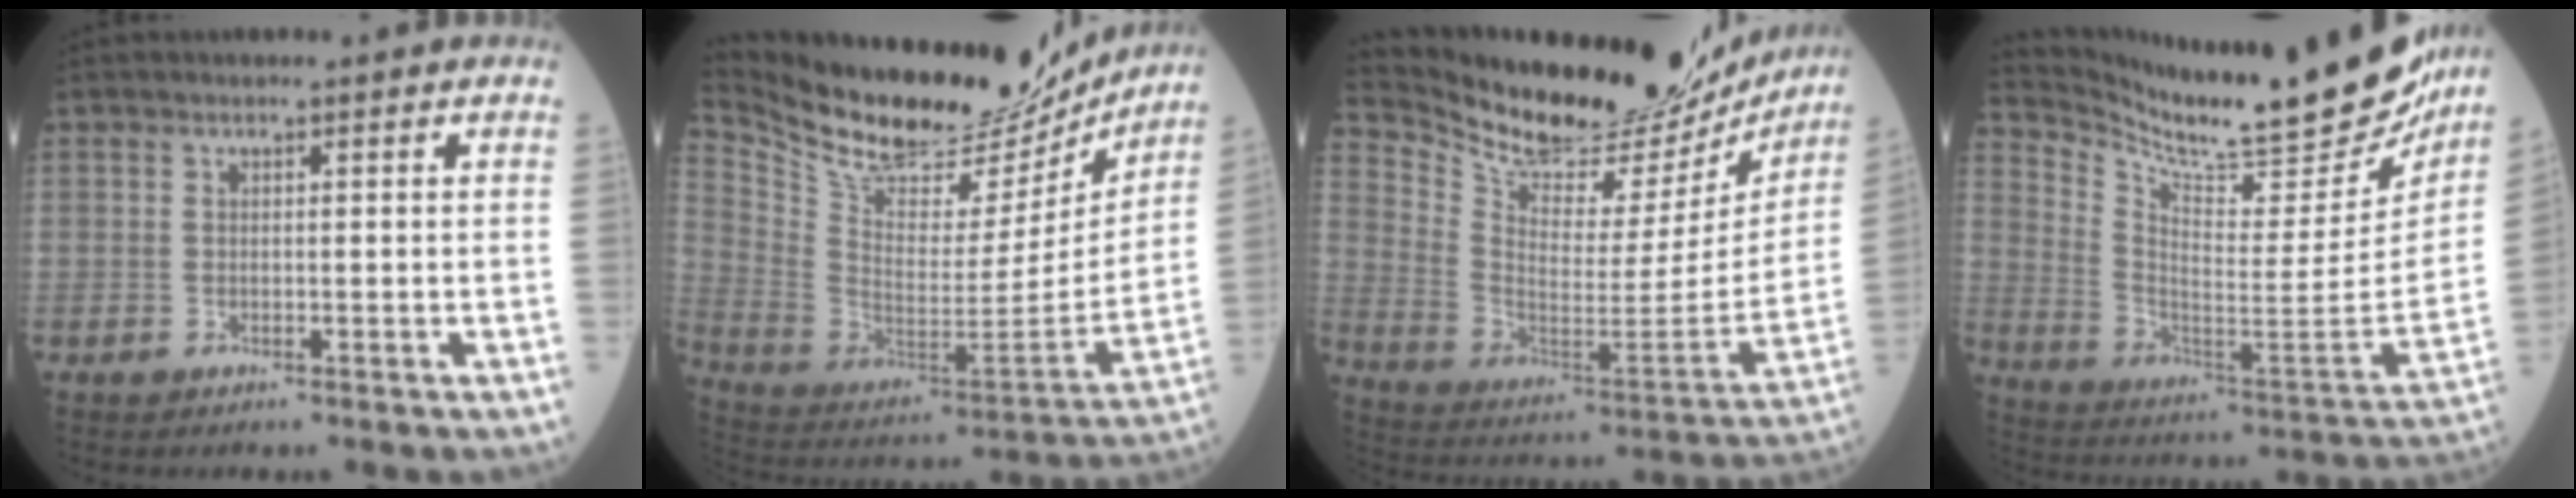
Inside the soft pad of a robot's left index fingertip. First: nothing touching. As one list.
[{"total": 26.4, "force": [23.4, 7.4, 9.7], "torque": [-0.197, -0.032, 0.363]}, {"total": 25.9, "force": [23.6, 6.6, 8.2], "torque": [-0.151, -0.048, 0.343]}, {"total": 26.6, "force": [23.7, 2.8, 11.6], "torque": [-0.207, -0.099, 0.338]}]